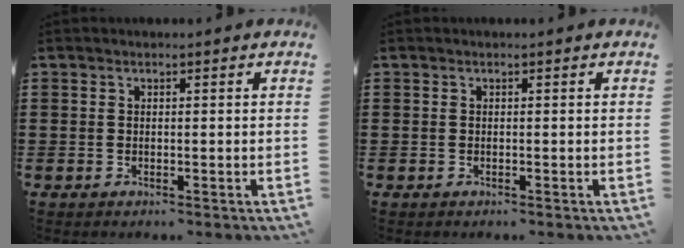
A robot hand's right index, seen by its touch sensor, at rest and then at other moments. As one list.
[{"total": 0.0}]